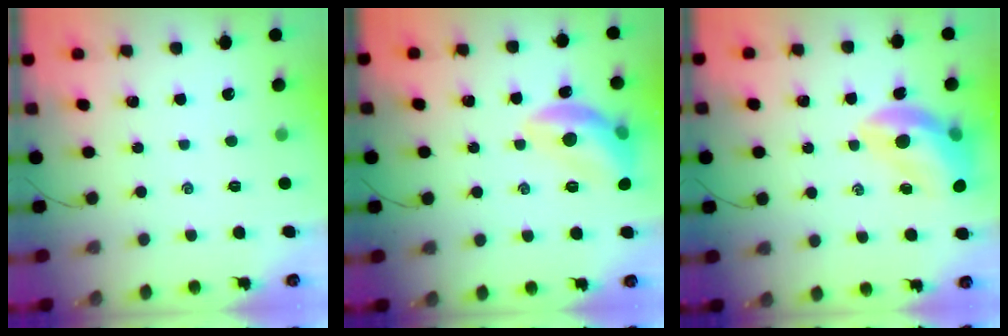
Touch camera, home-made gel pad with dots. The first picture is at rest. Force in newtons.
{"total": 13.0, "press": 13.0, "slide": 1.1}
{"total": 12.6, "press": 12.1, "slide": 3.4}